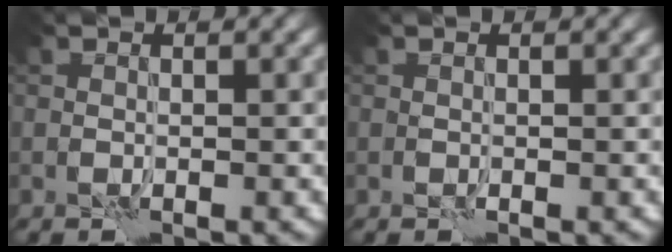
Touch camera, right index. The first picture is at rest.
{"total": 0.0}